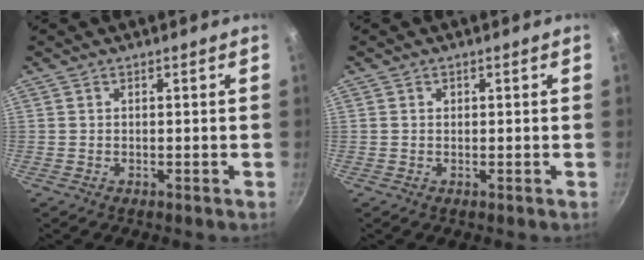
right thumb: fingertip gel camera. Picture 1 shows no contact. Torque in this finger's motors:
{"motor_torque": [-0.18, 0.29, 0.34, 0.11, -0.01]}